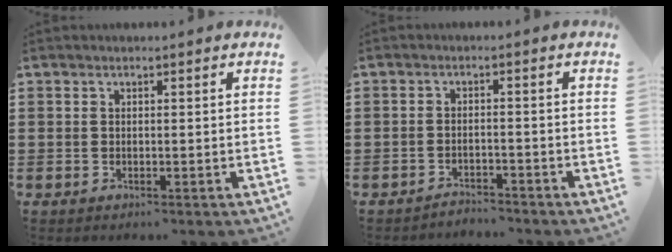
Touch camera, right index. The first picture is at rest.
{"total": 2.2, "force": [-2.2, 0.1, -0.2], "torque": [-0.005, 0.002, -0.049]}